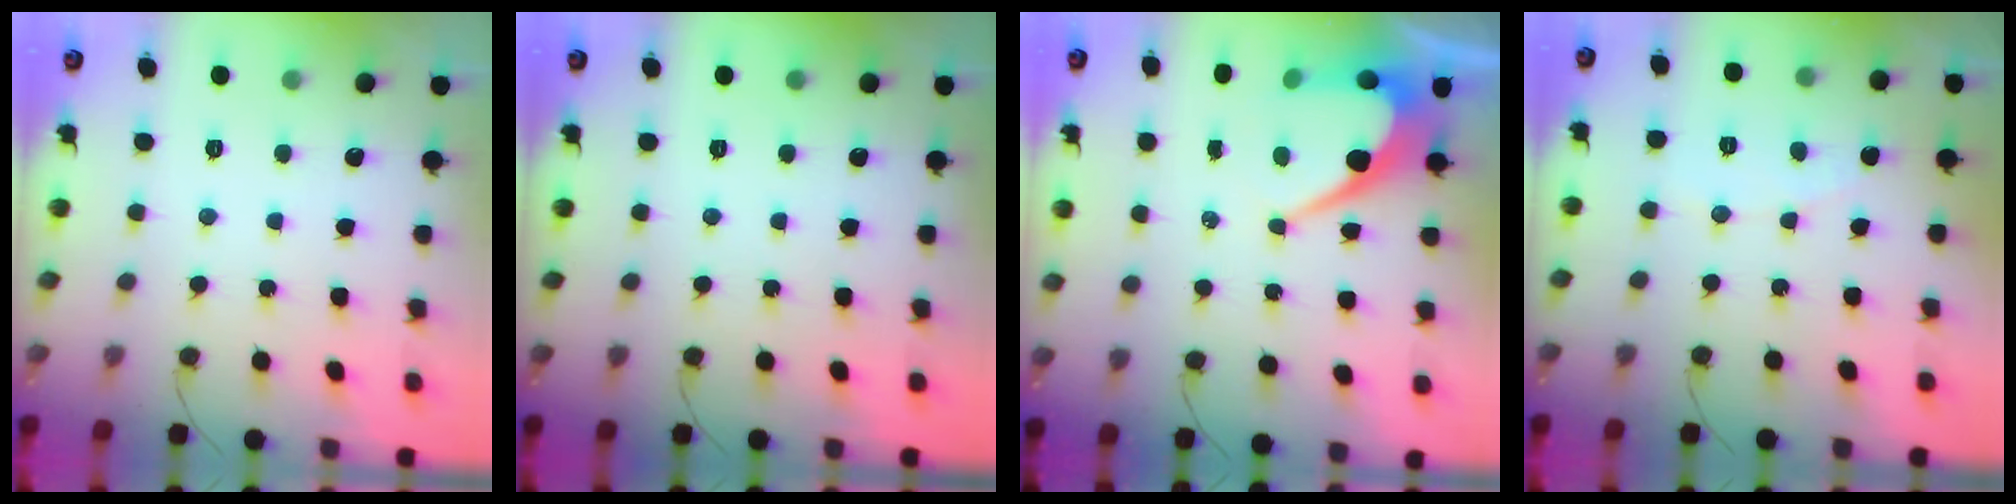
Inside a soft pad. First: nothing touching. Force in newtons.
{"total": 0.0}
{"total": 10.2, "press": 10.2, "slide": 0.9}
{"total": 2.8, "press": 2.8, "slide": 0.3}